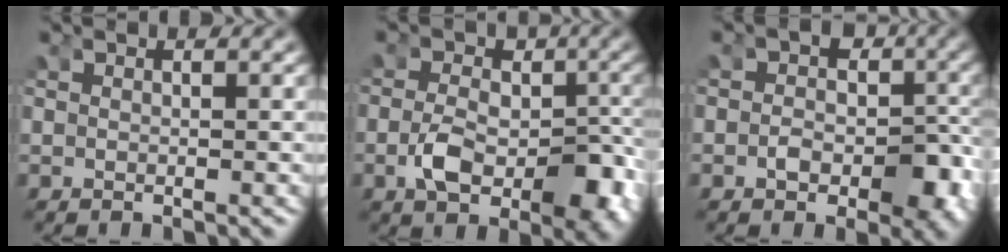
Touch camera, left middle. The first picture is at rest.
{"total": 6.4, "force": [-2.4, 4.0, 4.4], "torque": [-0.075, -0.021, -0.035]}
{"total": 5.3, "force": [-2.2, 3.7, 3.1], "torque": [-0.039, -0.014, -0.031]}